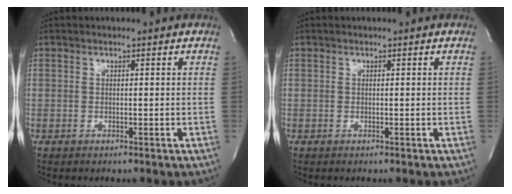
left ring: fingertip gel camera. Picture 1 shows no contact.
{"total": 0.0}